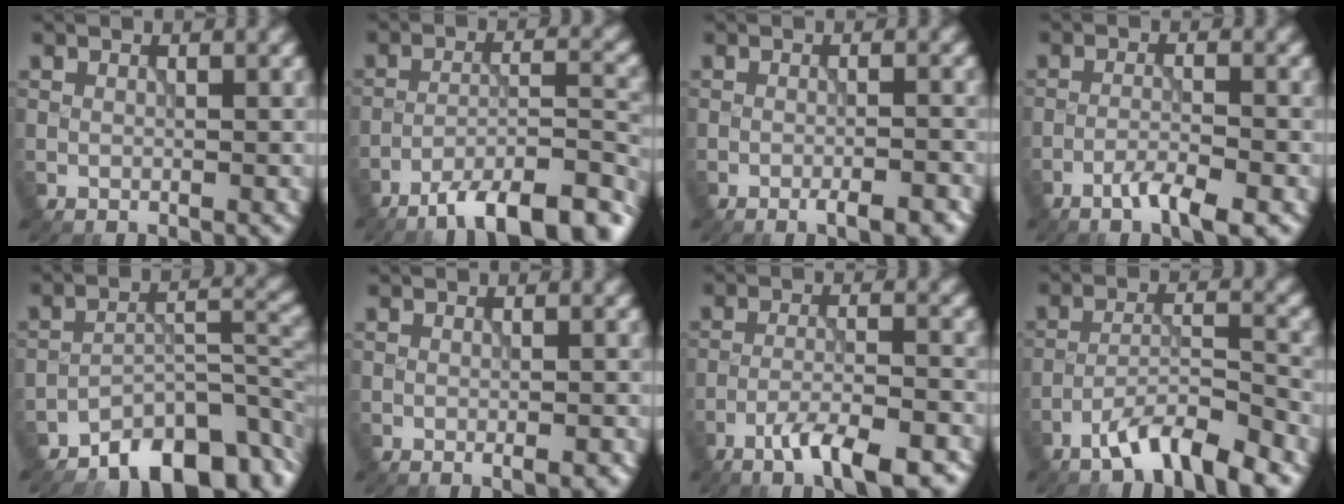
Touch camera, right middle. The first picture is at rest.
{"total": 11.5, "force": [-9.2, 2.8, 6.3], "torque": [-0.086, 0.001, -0.134]}
{"total": 3.0, "force": [-1.9, 0.5, 2.2], "torque": [-0.036, 0.005, -0.030]}
{"total": 3.3, "force": [-2.2, 0.3, 2.4], "torque": [-0.043, 0.002, -0.047]}
{"total": 7.8, "force": [-6.0, 2.8, 4.1], "torque": [-0.048, 0.001, -0.107]}
{"total": 1.5, "force": [-0.8, 0.2, 1.3], "torque": [-0.015, -0.003, -0.010]}
{"total": 7.4, "force": [-5.0, 1.6, 5.2], "torque": [-0.087, 0.003, -0.081]}
{"total": 6.1, "force": [-4.6, 1.0, 3.9], "torque": [-0.065, 0.005, -0.086]}